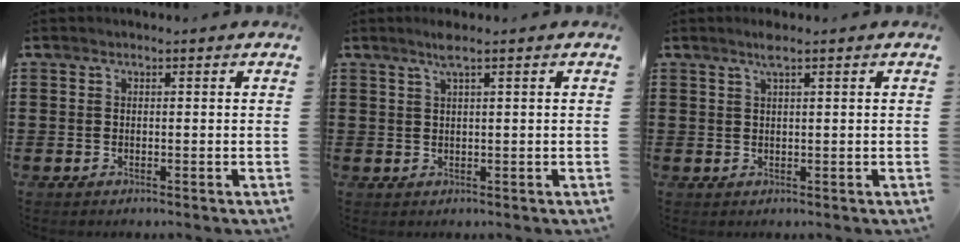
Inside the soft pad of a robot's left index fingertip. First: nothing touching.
{"total": 2.6, "force": [1.6, 0.0, 2.1], "torque": [-0.045, 0.003, 0.028]}
{"total": 2.3, "force": [1.4, 0.2, 1.8], "torque": [-0.039, 0.003, 0.025]}